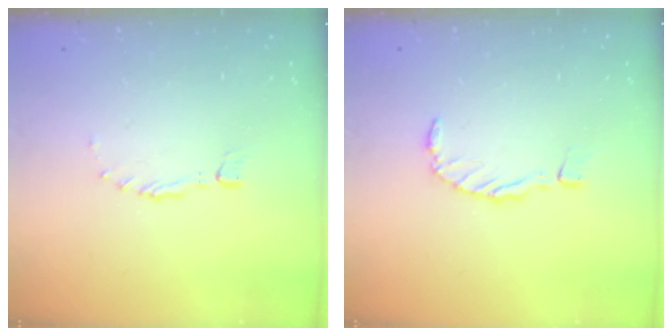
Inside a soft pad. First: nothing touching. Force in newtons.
{"total": 0.0}